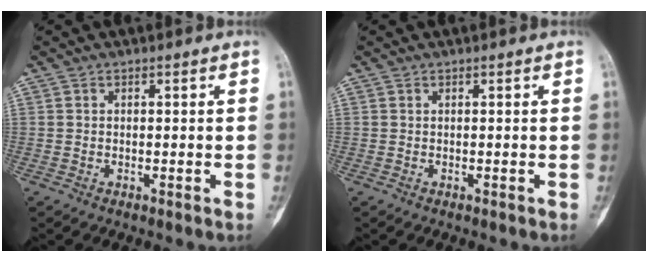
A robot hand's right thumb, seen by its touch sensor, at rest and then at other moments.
{"total": 0.0}